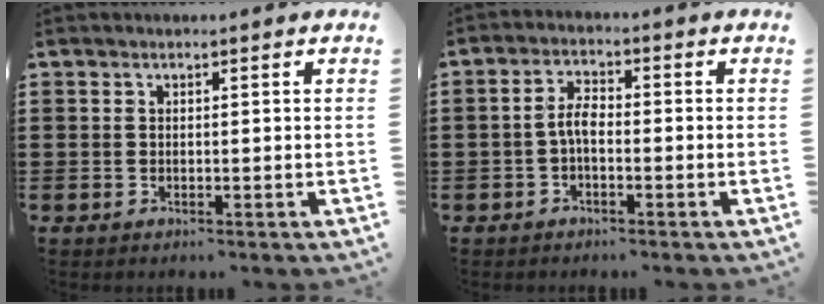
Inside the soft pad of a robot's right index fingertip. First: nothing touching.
{"total": 3.3, "force": [-0.9, 1.3, 2.9], "torque": [-0.068, 0.004, -0.022]}